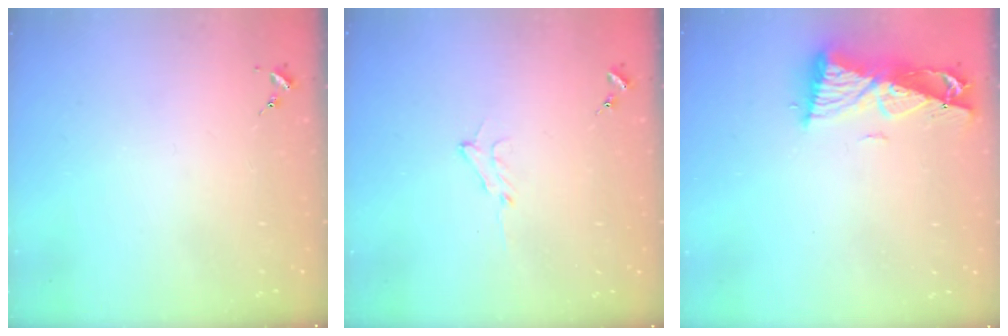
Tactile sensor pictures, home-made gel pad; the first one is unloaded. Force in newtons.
{"total": 5.1, "press": 5.0, "slide": 0.6}
{"total": 9.7, "press": 9.6, "slide": 1.3}